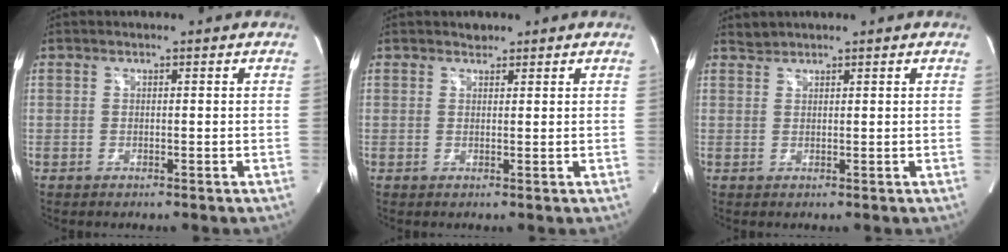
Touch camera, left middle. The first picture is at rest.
{"total": 1.0, "force": [0.9, 0.4, 0.1], "torque": [-0.006, -0.002, 0.013]}
{"total": 1.2, "force": [1.1, -0.1, -0.3], "torque": [-0.003, 0.002, 0.026]}